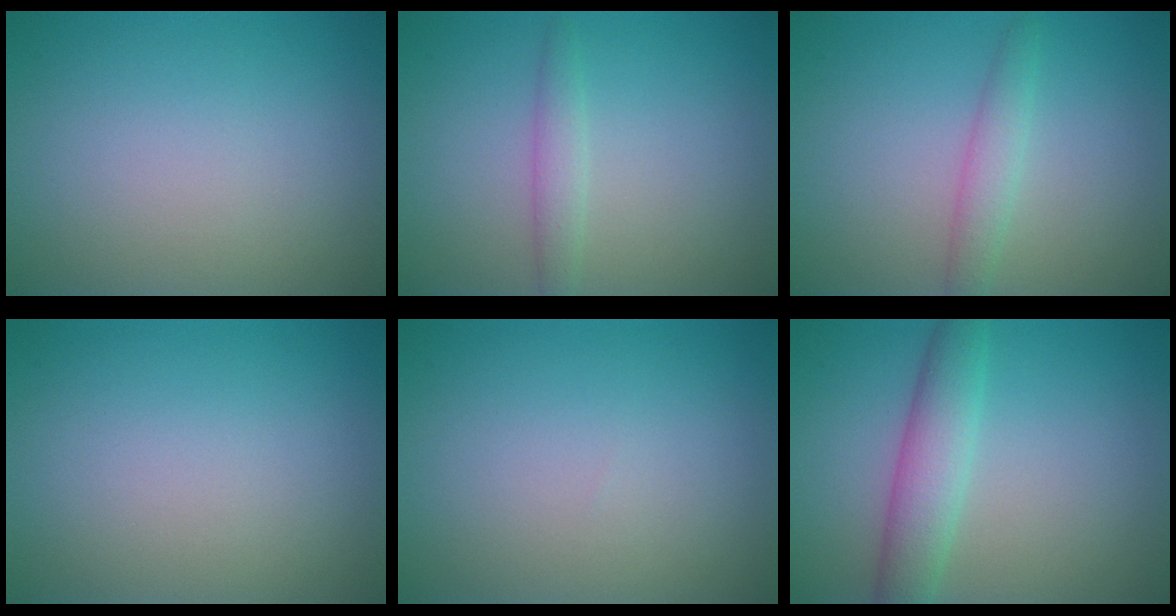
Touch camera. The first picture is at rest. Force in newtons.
{"total": 1.6, "press": 1.6, "slide": 0.0}
{"total": 2.0, "press": 2.0, "slide": 0.0}
{"total": 0.0}
{"total": 0.0}
{"total": 4.0, "press": 4.0, "slide": 0.1}